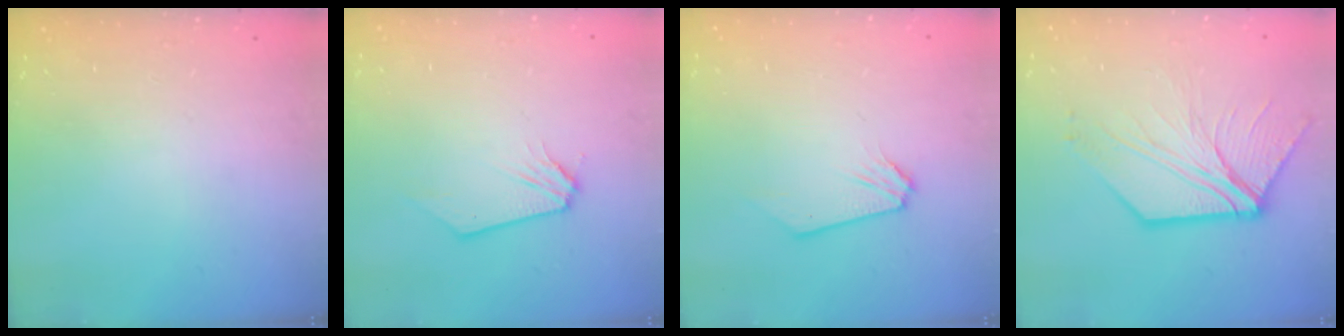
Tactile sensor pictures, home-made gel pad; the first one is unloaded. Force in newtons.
{"total": 0.0}
{"total": 0.0}
{"total": 9.4, "press": 9.4, "slide": 0.3}